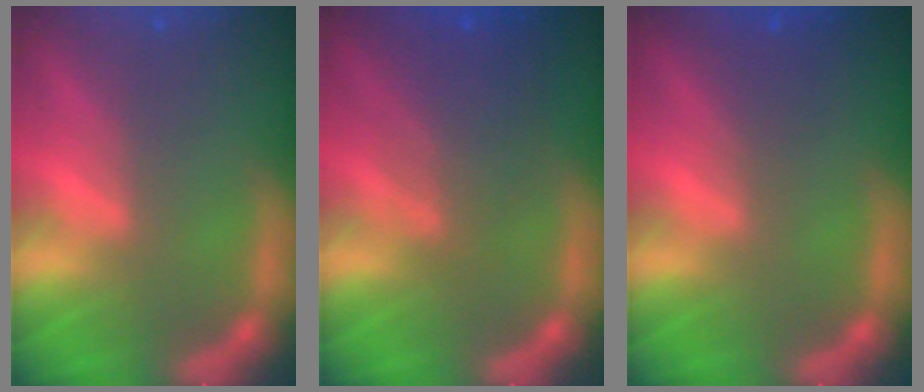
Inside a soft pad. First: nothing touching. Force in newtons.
{"total": 5.1}
{"total": 1.4}